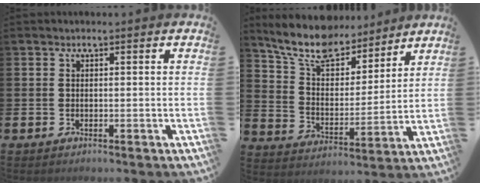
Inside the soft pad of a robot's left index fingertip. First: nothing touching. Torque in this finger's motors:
{"motor_torque": [1.21, -0.93, 0.25, 0.21]}